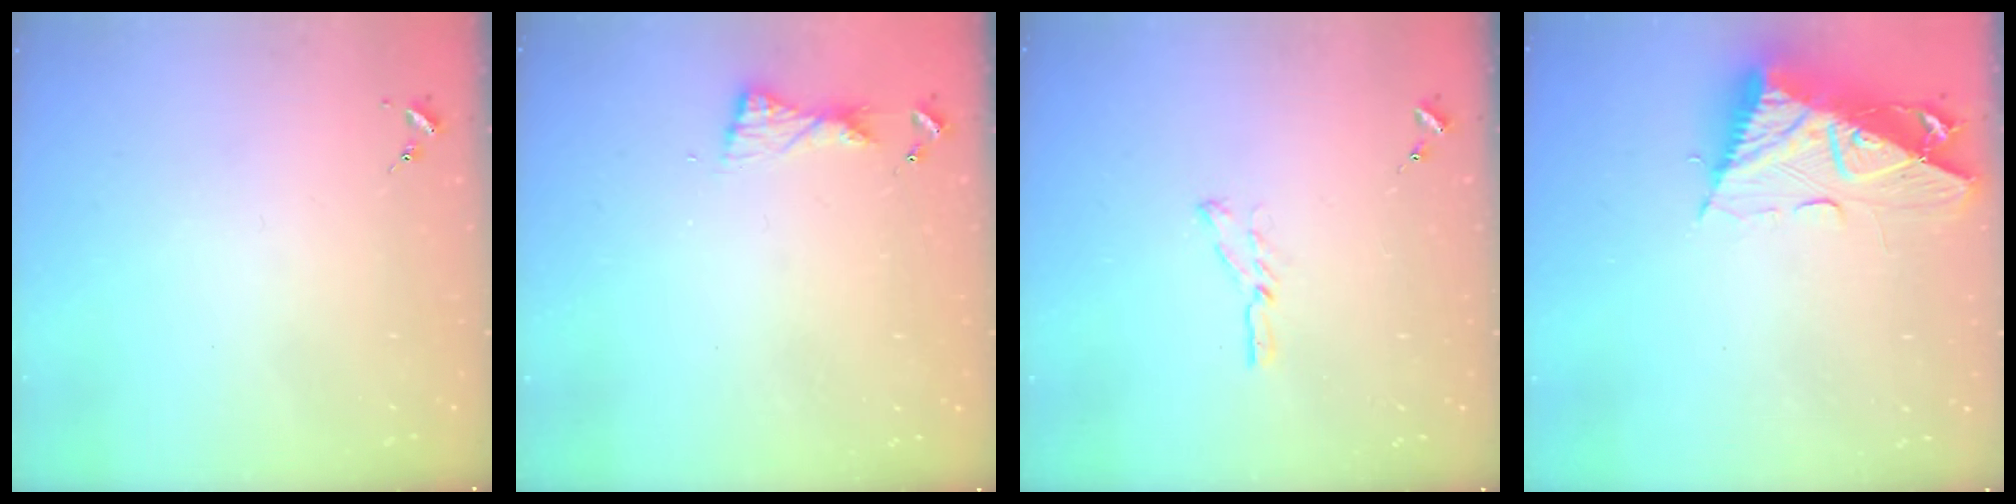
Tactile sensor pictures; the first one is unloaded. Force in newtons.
{"total": 6.0, "press": 5.9, "slide": 0.8}
{"total": 4.8, "press": 4.8, "slide": 0.6}
{"total": 13.3, "press": 13.2, "slide": 1.4}